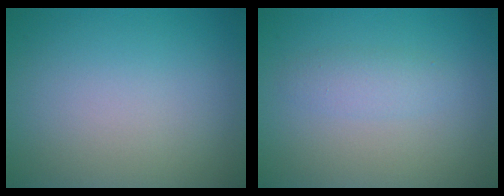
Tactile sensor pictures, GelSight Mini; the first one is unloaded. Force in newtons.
{"total": 1.6, "press": 1.6, "slide": 0.1}